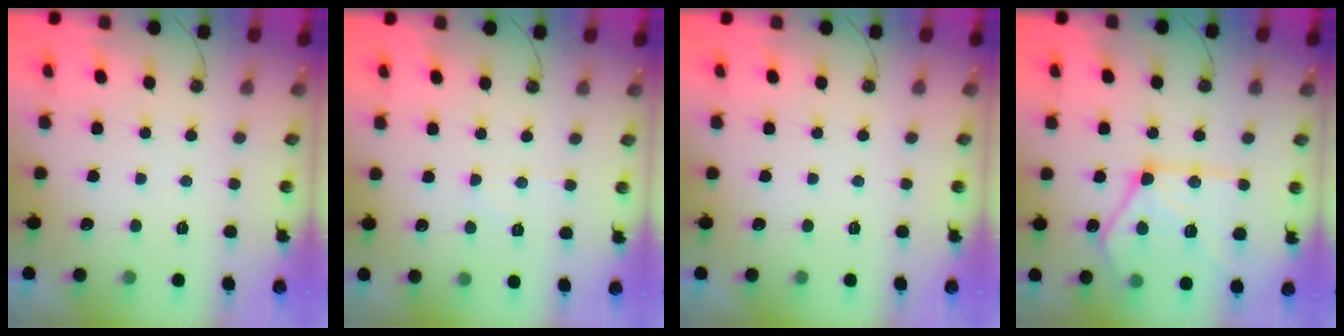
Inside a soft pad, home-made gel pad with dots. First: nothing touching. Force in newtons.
{"total": 5.3, "press": 5.3, "slide": 0.5}
{"total": 0.0}
{"total": 18.0, "press": 18.0, "slide": 1.3}